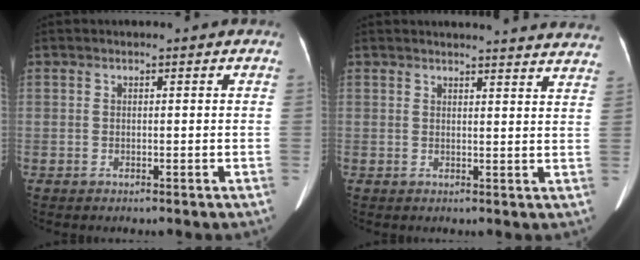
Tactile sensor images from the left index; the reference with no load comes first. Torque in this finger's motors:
{"motor_torque": [-0.28, -0.60, 0.00, 0.02]}